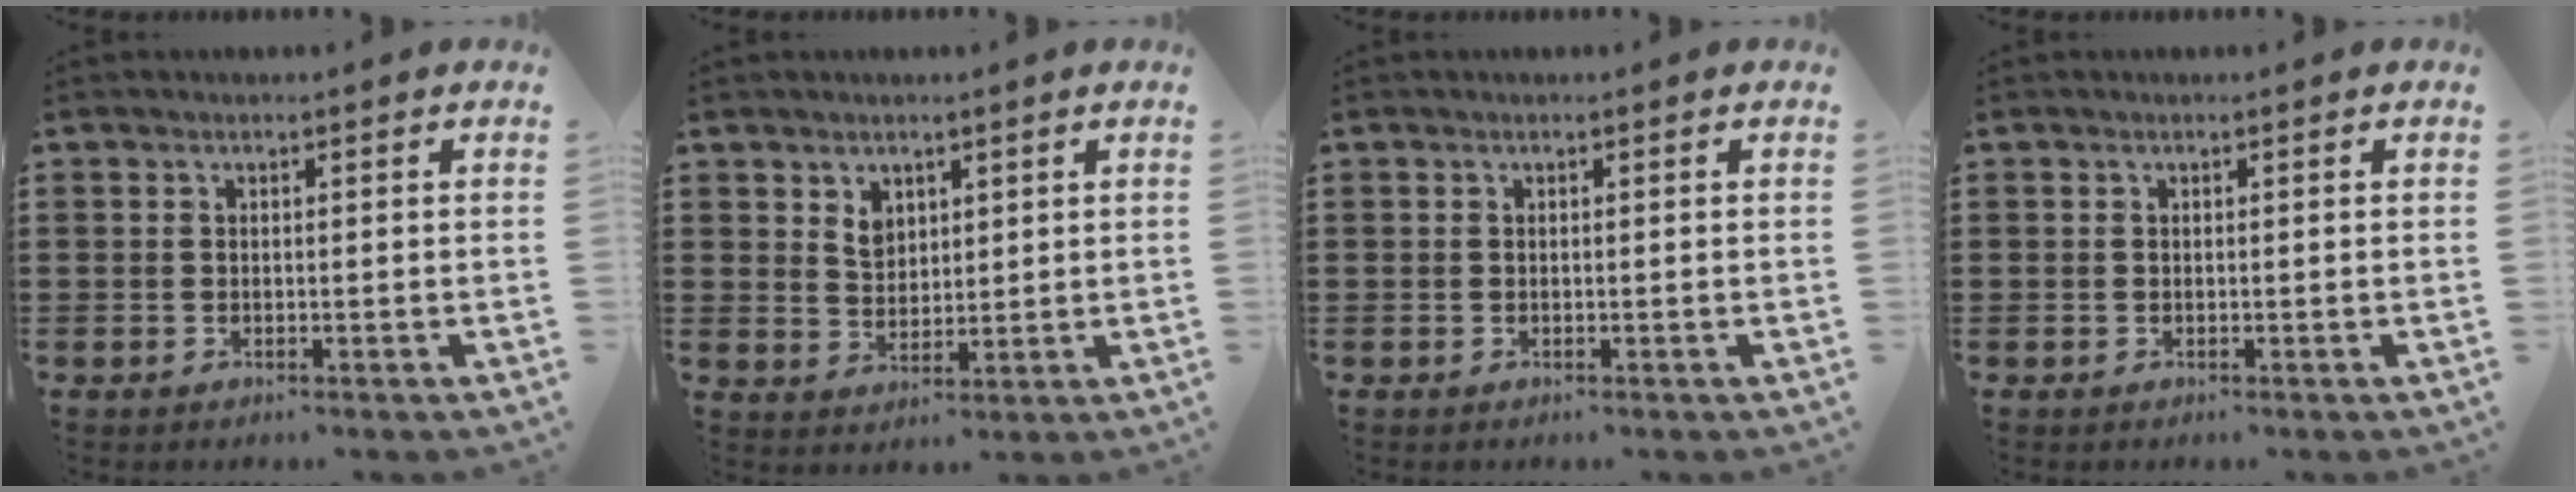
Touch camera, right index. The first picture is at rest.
{"total": 3.2, "force": [1.9, 2.3, 1.2], "torque": [-0.031, 0.007, 0.036]}
{"total": 0.0}
{"total": 0.0}